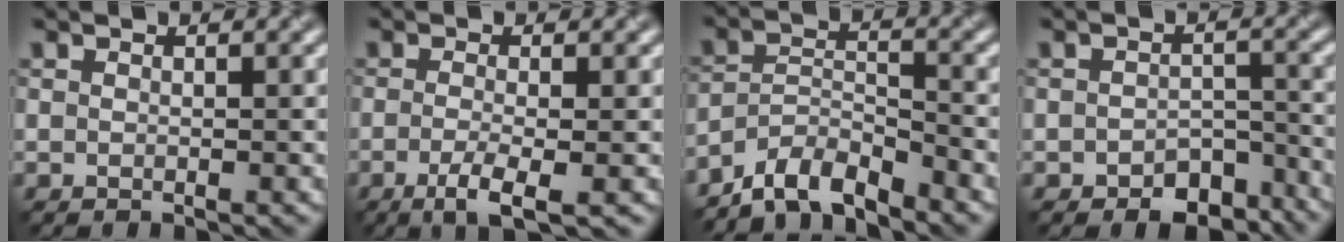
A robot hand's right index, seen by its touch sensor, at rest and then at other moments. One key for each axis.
{"total": 3.0, "fx": -1.0, "fy": 0.7, "fz": 2.8, "tx": -0.053, "ty": -0.007, "tz": -0.024}
{"total": 4.9, "fx": -4.4, "fy": 1.3, "fz": 1.9, "tx": -0.029, "ty": -0.002, "tz": -0.087}
{"total": 4.4, "fx": -3.2, "fy": 2.4, "fz": 2.0, "tx": -0.022, "ty": -0.008, "tz": -0.047}